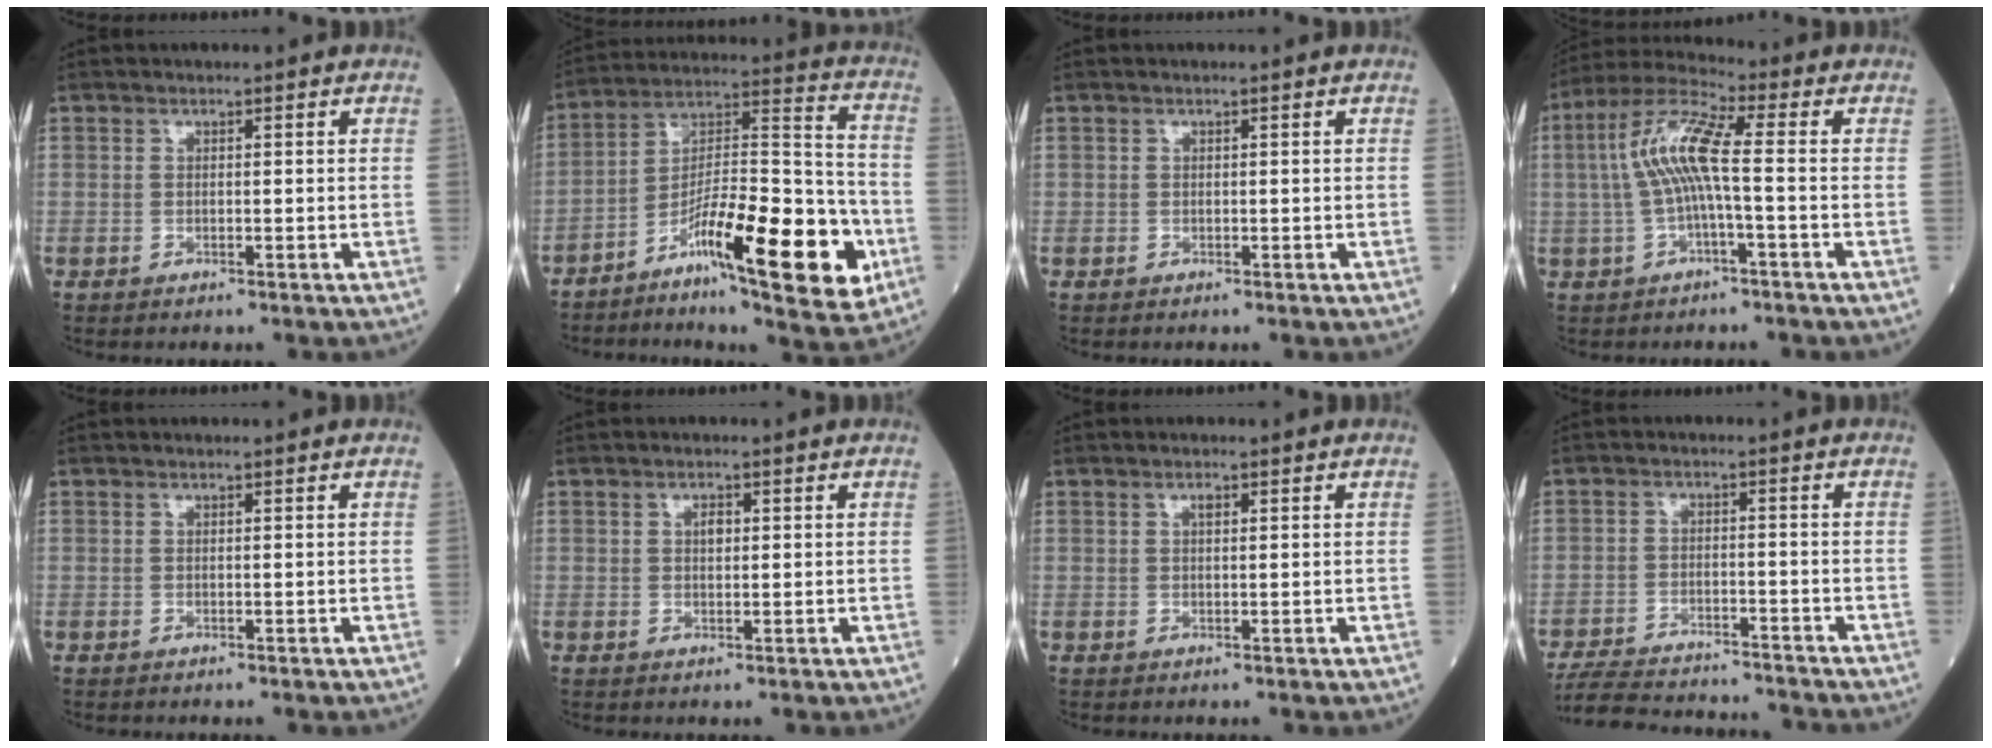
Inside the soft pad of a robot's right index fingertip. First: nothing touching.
{"total": 20.1, "force": [-8.7, 3.4, 17.8], "torque": [-0.291, 0.002, -0.135]}
{"total": 0.0}
{"total": 8.8, "force": [-0.3, 0.8, 8.7], "torque": [-0.181, 0.026, -0.011]}
{"total": 0.0}
{"total": 1.7, "force": [0.5, 0.9, 1.4], "torque": [-0.023, 0.001, 0.007]}
{"total": 0.9, "force": [0.4, 0.3, 0.7], "torque": [-0.014, 0.001, 0.004]}
{"total": 14.5, "force": [-13.6, 2.7, 4.3], "torque": [-0.089, 0.000, -0.200]}